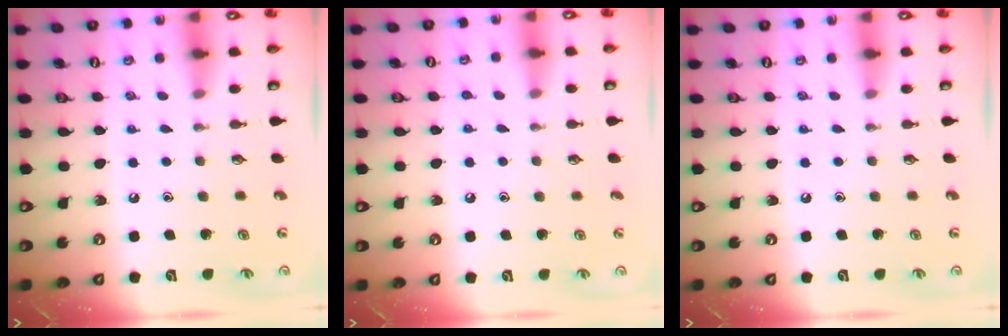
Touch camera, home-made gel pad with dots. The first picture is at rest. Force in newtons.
{"total": 3.4, "press": 3.4, "slide": 0.5}
{"total": 0.0}